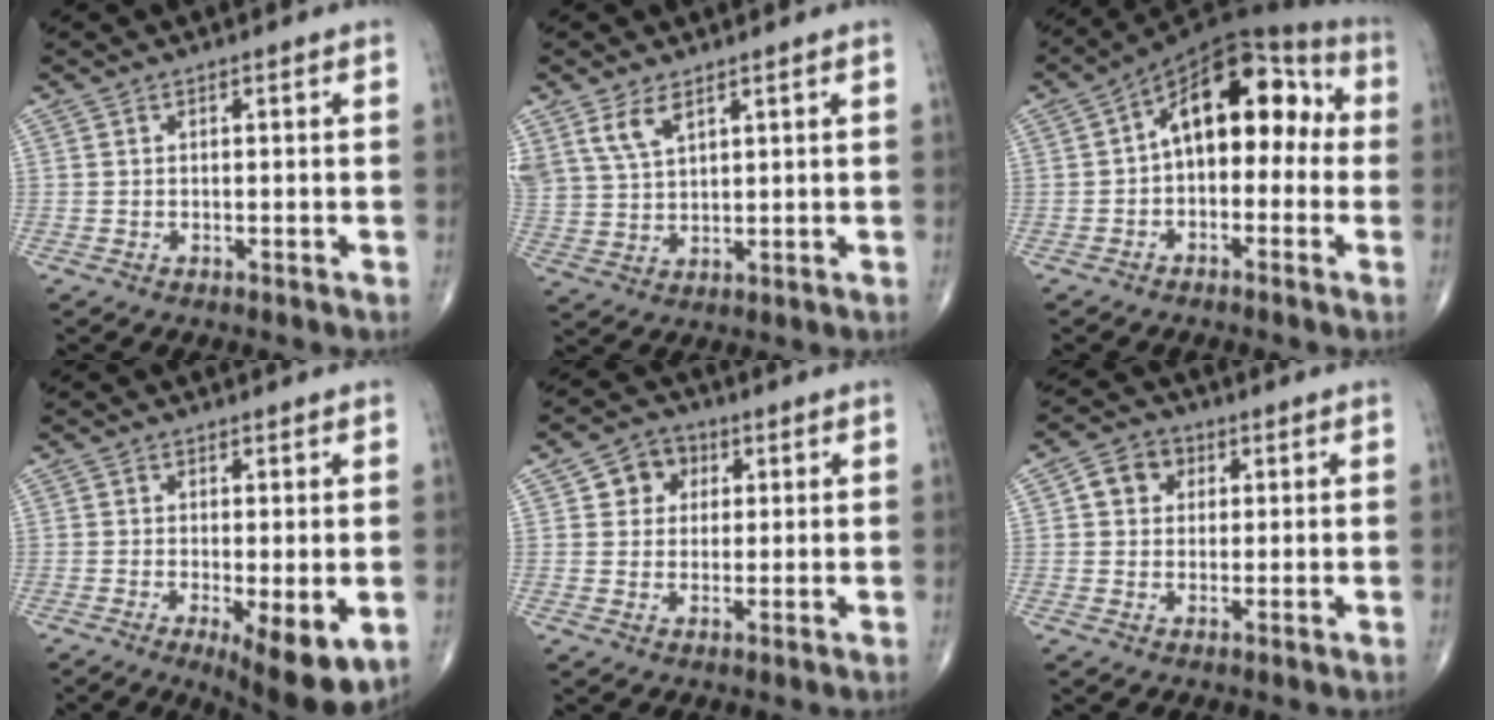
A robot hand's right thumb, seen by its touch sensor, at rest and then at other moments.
{"total": 5.9, "force": [3.7, 2.8, 3.7], "torque": [-0.070, -0.014, 0.083]}
{"total": 15.2, "force": [1.0, 8.9, 12.4], "torque": [-0.147, 0.053, -0.002]}
{"total": 9.3, "force": [-2.5, 3.0, 8.4], "torque": [-0.122, -0.023, -0.033]}
{"total": 5.7, "force": [1.8, 5.0, 2.1], "torque": [0.001, 0.002, 0.023]}
{"total": 5.3, "force": [1.4, 4.5, 2.3], "torque": [-0.013, 0.005, 0.017]}